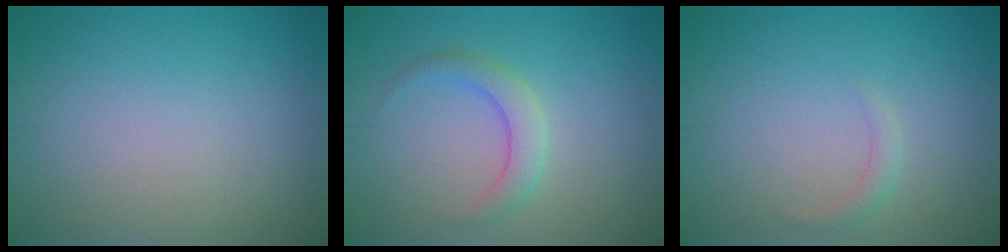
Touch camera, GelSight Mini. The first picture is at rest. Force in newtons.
{"total": 2.4, "press": 2.4, "slide": 0.0}
{"total": 1.0, "press": 1.0, "slide": 0.0}